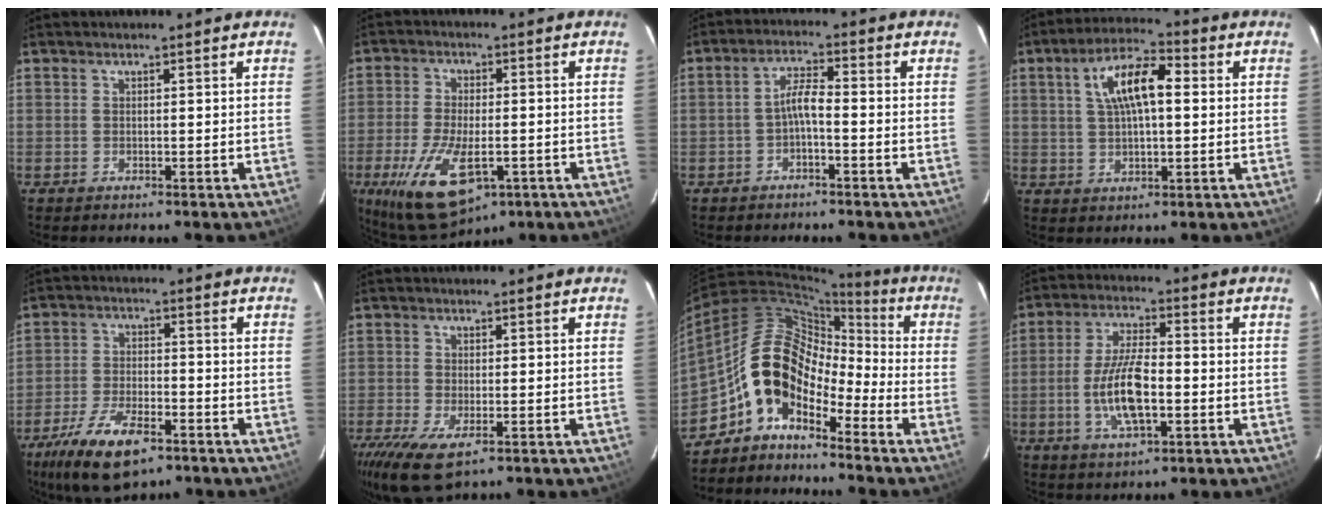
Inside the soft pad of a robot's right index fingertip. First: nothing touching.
{"total": 14.6, "force": [-5.9, 6.5, 11.6], "torque": [-0.241, -0.034, -0.095]}
{"total": 3.5, "force": [-1.6, 0.6, 3.0], "torque": [-0.064, 0.012, -0.031]}
{"total": 10.3, "force": [2.3, 4.1, 9.2], "torque": [-0.169, 0.024, 0.040]}
{"total": 13.0, "force": [-8.2, 5.2, 8.6], "torque": [-0.190, -0.020, -0.149]}
{"total": 8.4, "force": [-4.4, 3.5, 6.2], "torque": [-0.139, -0.035, -0.076]}
{"total": 10.5, "force": [-6.4, 6.2, 5.6], "torque": [-0.088, 0.036, -0.136]}
{"total": 10.8, "force": [-2.5, 3.6, 9.9], "torque": [-0.199, -0.001, -0.045]}